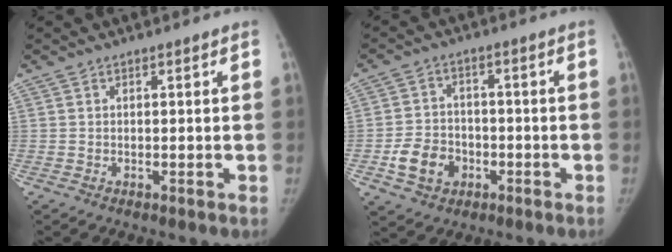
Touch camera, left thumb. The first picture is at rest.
{"total": 8.1, "force": [-3.0, 6.4, 3.9], "torque": [-0.052, 0.018, -0.049]}